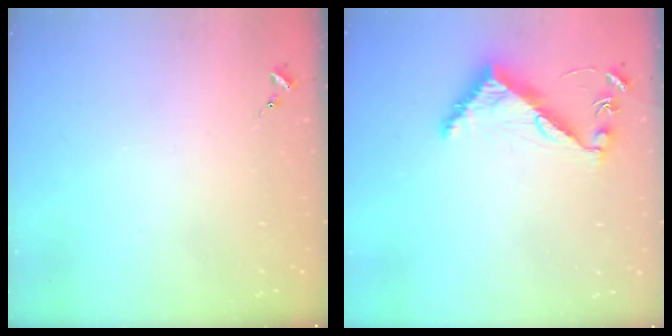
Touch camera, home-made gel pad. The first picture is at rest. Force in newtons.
{"total": 8.0, "press": 8.0, "slide": 0.5}